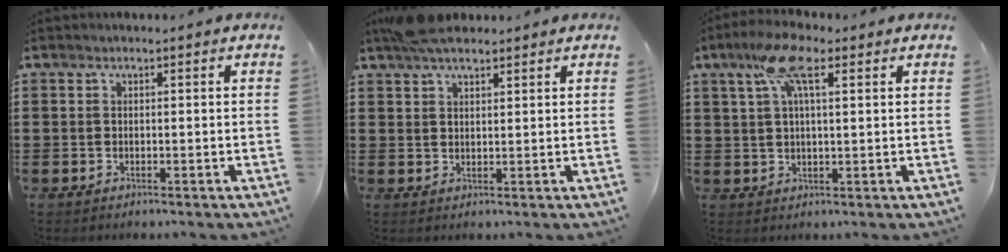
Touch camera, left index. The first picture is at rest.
{"total": 4.9, "force": [3.8, 1.8, 2.4], "torque": [-0.059, 0.002, 0.074]}
{"total": 8.3, "force": [4.0, 2.8, 6.7], "torque": [-0.143, 0.015, 0.070]}